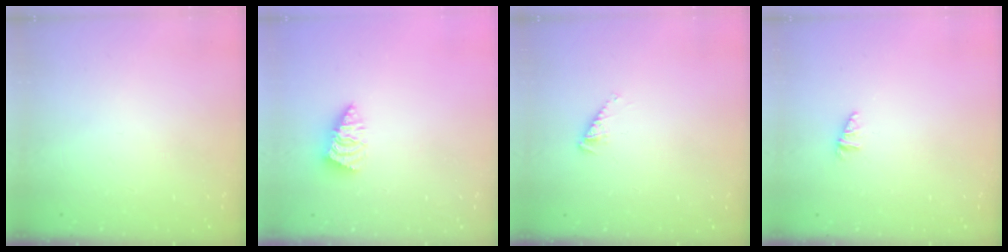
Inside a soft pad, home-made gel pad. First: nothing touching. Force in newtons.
{"total": 1.4, "press": 1.4, "slide": 0.3}
{"total": 1.5, "press": 1.5, "slide": 0.3}
{"total": 1.1, "press": 1.1, "slide": 0.1}